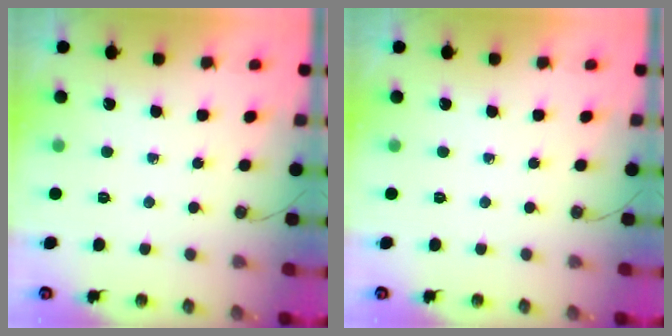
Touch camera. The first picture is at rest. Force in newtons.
{"total": 0.0}